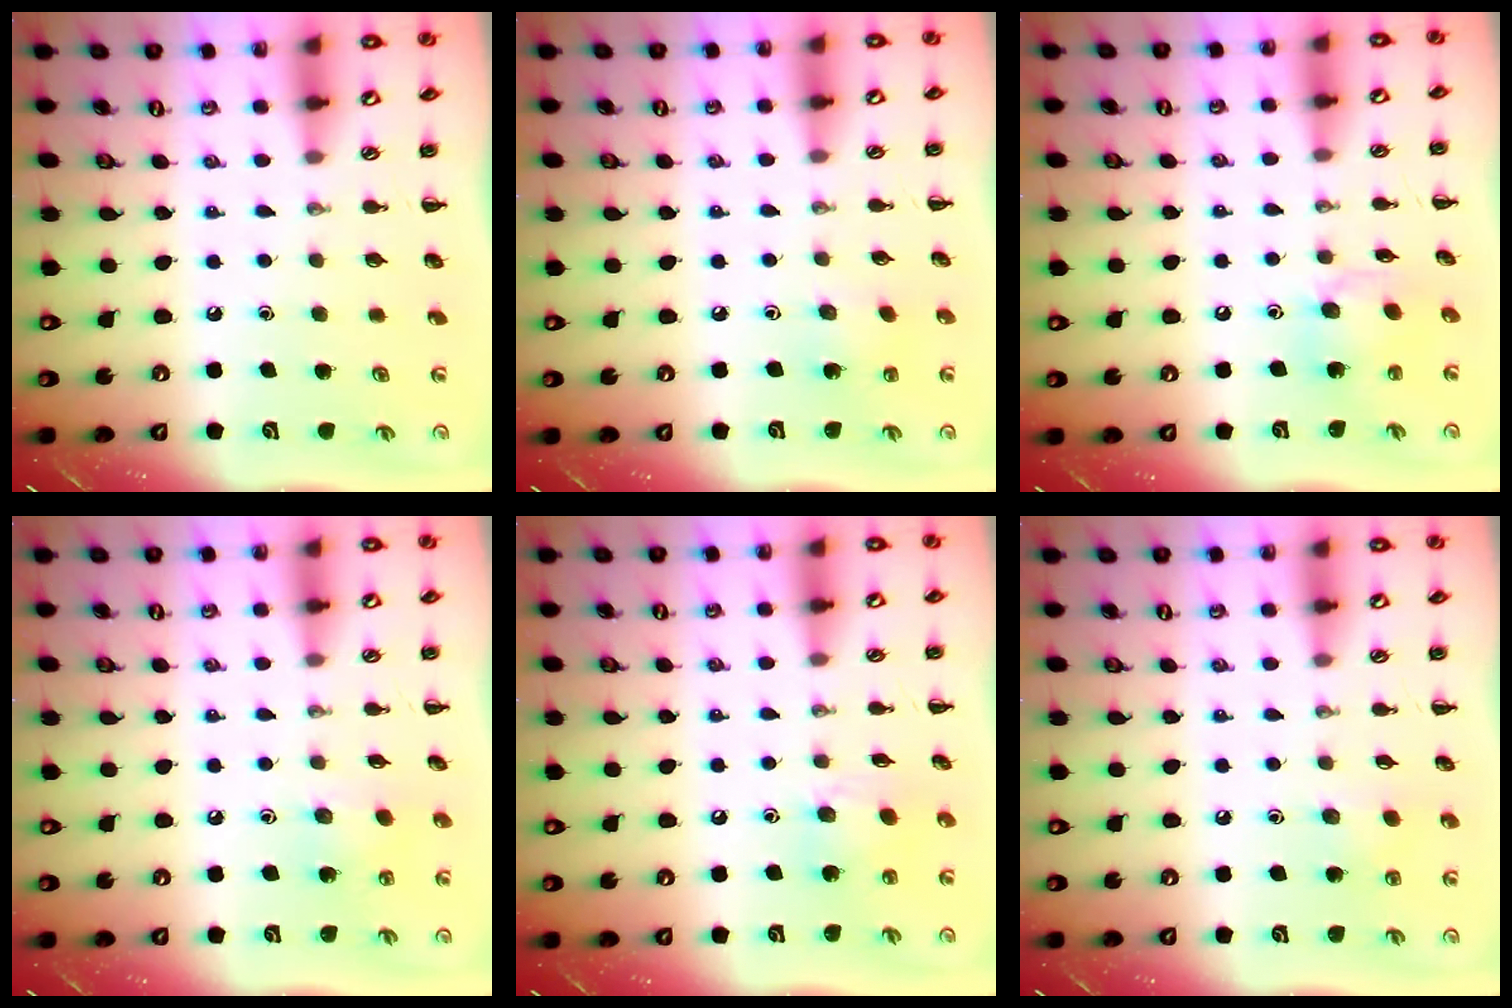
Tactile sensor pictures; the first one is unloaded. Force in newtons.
{"total": 3.7, "press": 3.6, "slide": 1.1}
{"total": 8.6, "press": 8.6, "slide": 0.8}
{"total": 3.9, "press": 3.8, "slide": 1.1}
{"total": 9.4, "press": 9.2, "slide": 1.9}
{"total": 4.2, "press": 4.0, "slide": 1.3}